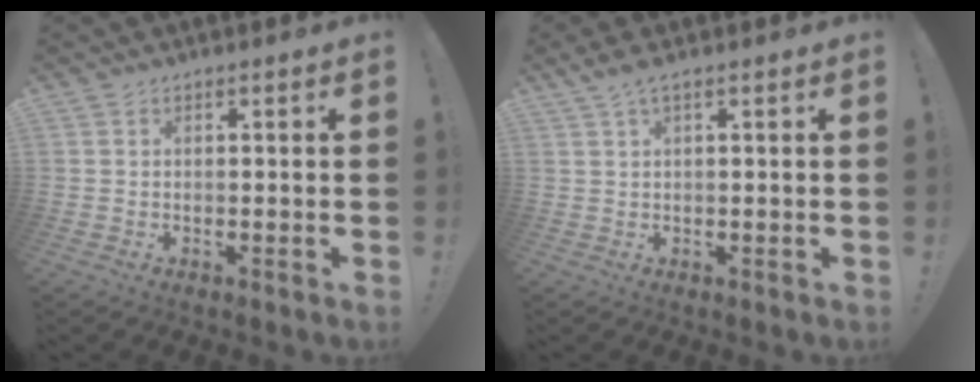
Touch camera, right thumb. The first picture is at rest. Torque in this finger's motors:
{"motor_torque": [-1.11, 1.44, 1.06, 1.37, 0.06]}